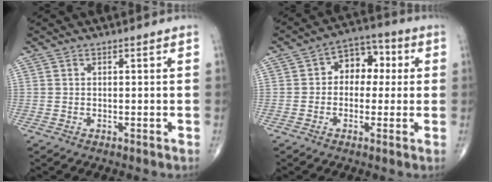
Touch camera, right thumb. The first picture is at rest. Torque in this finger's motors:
{"motor_torque": [0.05, 0.08, 0.27, -0.19, 0.04]}